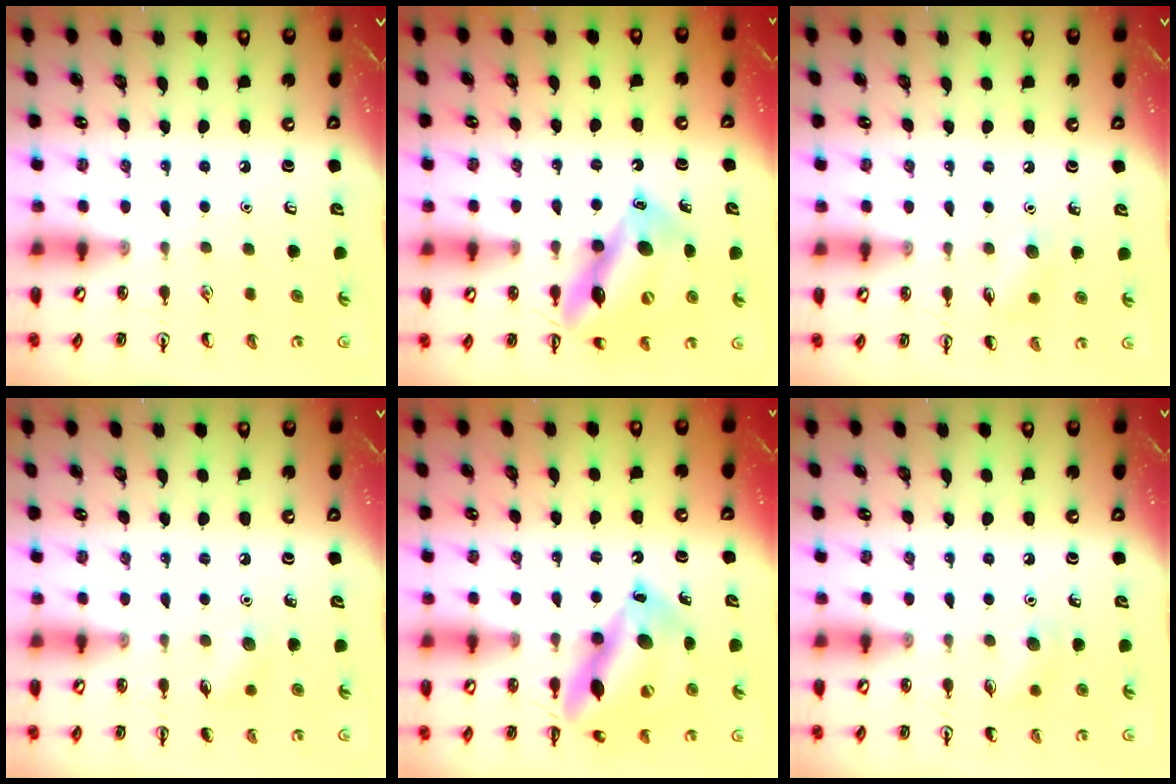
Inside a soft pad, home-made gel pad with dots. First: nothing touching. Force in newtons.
{"total": 15.2, "press": 14.8, "slide": 3.3}
{"total": 5.7, "press": 5.6, "slide": 1.3}
{"total": 5.5, "press": 5.2, "slide": 1.6}
{"total": 17.7, "press": 17.6, "slide": 1.8}
{"total": 6.3, "press": 6.0, "slide": 1.9}